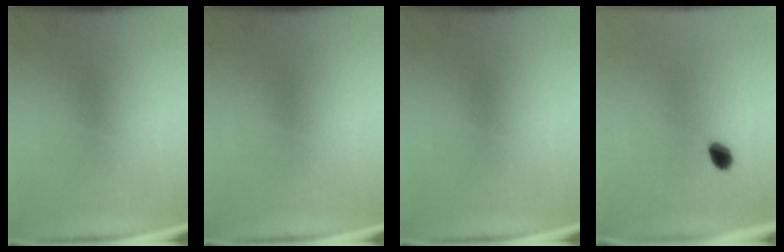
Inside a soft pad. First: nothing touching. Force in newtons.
{"total": 0.0}
{"total": 0.0}
{"total": 2.9}